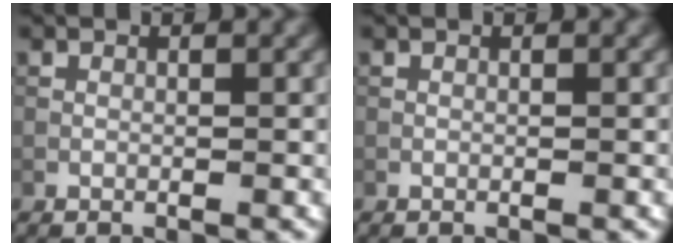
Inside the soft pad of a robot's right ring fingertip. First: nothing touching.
{"total": 0.0}